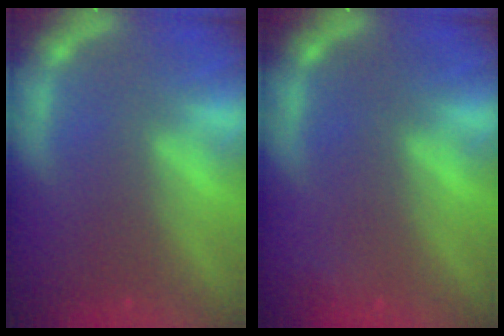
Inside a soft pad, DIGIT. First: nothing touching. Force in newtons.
{"total": 0.9}